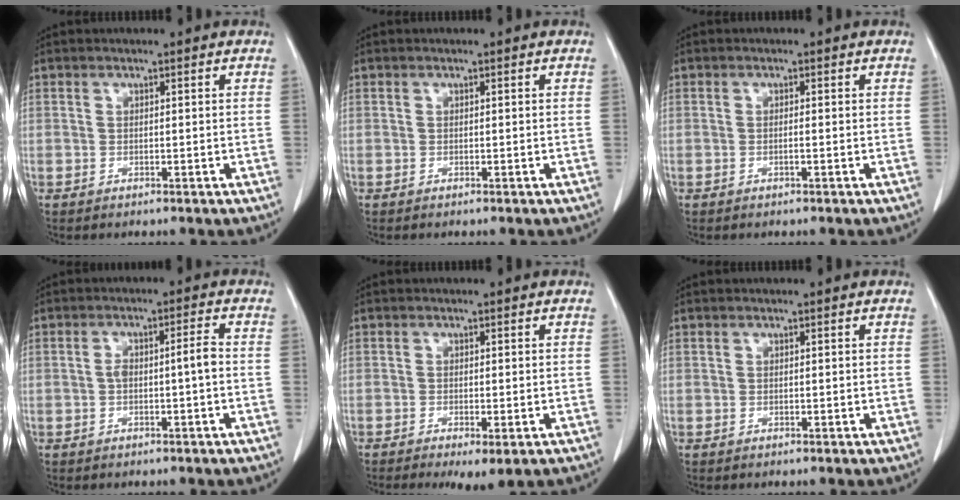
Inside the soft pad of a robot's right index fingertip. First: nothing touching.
{"total": 0.0}
{"total": 0.5, "force": [-0.2, -0.1, 0.5], "torque": [-0.008, 0.002, -0.002]}
{"total": 3.8, "force": [-0.5, 0.4, 3.7], "torque": [-0.070, 0.015, -0.004]}
{"total": 4.3, "force": [-2.6, 1.1, 3.3], "torque": [-0.040, -0.011, -0.032]}
{"total": 0.0}